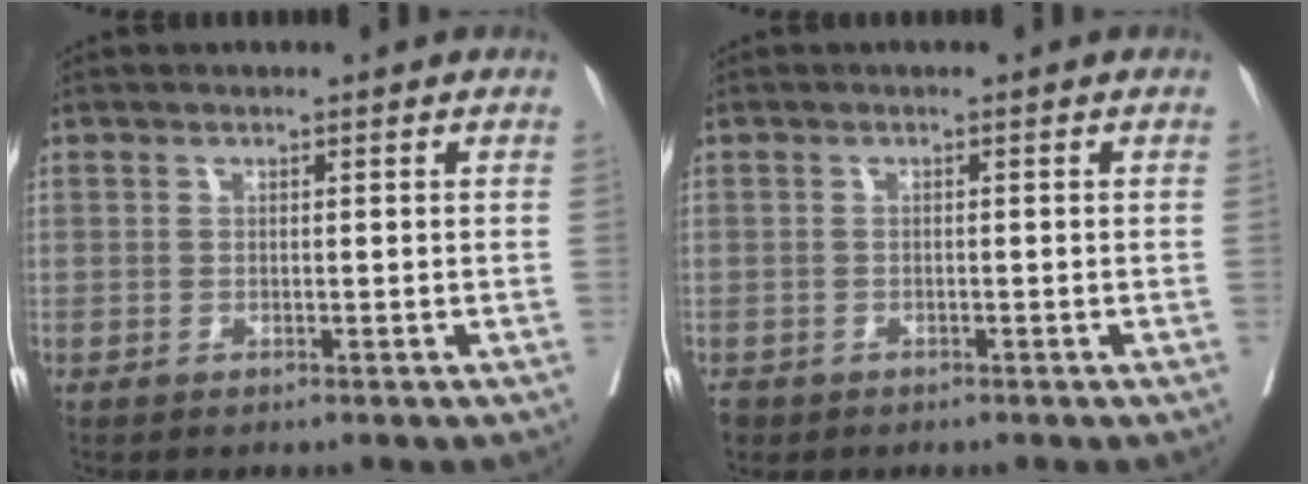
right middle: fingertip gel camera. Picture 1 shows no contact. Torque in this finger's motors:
{"motor_torque": [0.33, -0.28, 0.01, 0.00]}